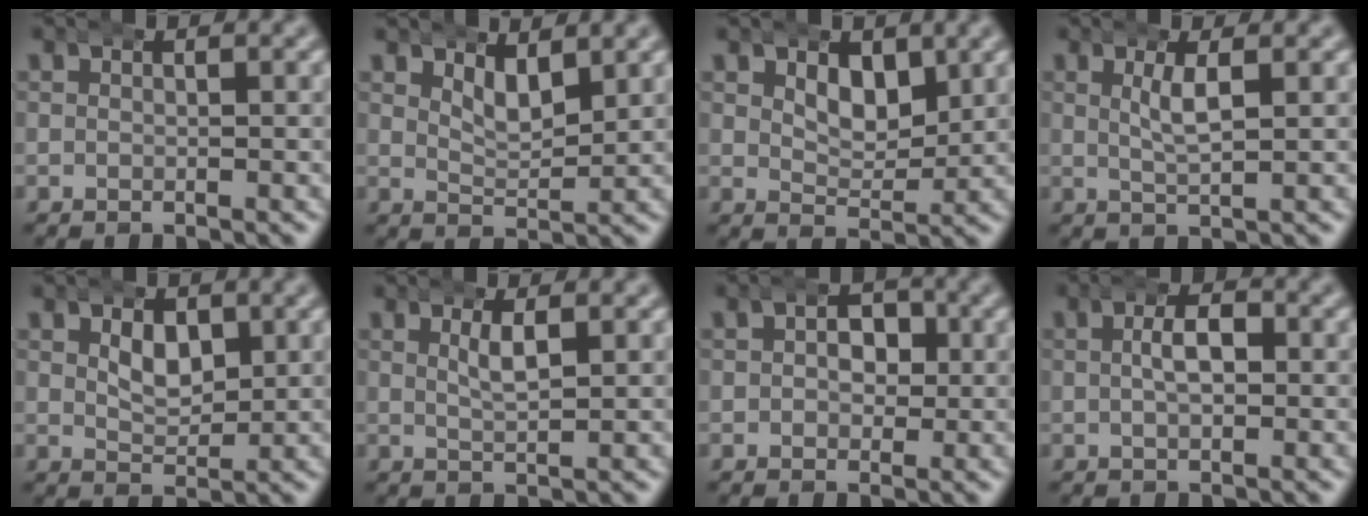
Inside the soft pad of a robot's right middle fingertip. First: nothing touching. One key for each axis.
{"total": 2.8, "fx": 2.3, "fy": 0.8, "fz": 1.4, "tx": -0.026, "ty": -0.015, "tz": 0.044}
{"total": 3.4, "fx": 2.1, "fy": 1.8, "fz": 1.9, "tx": -0.028, "ty": -0.015, "tz": 0.040}
{"total": 2.2, "fx": 0.8, "fy": 0.1, "fz": 2.0, "tx": -0.040, "ty": -0.001, "tz": 0.018}
{"total": 3.1, "fx": 1.3, "fy": 1.9, "fz": 2.1, "tx": -0.031, "ty": -0.009, "tz": 0.025}
{"total": 2.1, "fx": 1.0, "fy": 0.4, "fz": 1.8, "tx": -0.033, "ty": -0.003, "tz": 0.023}
{"total": 3.0, "fx": 0.5, "fy": 2.2, "fz": 1.9, "tx": -0.015, "ty": -0.004, "tz": 0.005}
{"total": 3.0, "fx": 0.1, "fy": 1.4, "fz": 2.6, "tx": -0.028, "ty": 0.011, "tz": -0.007}